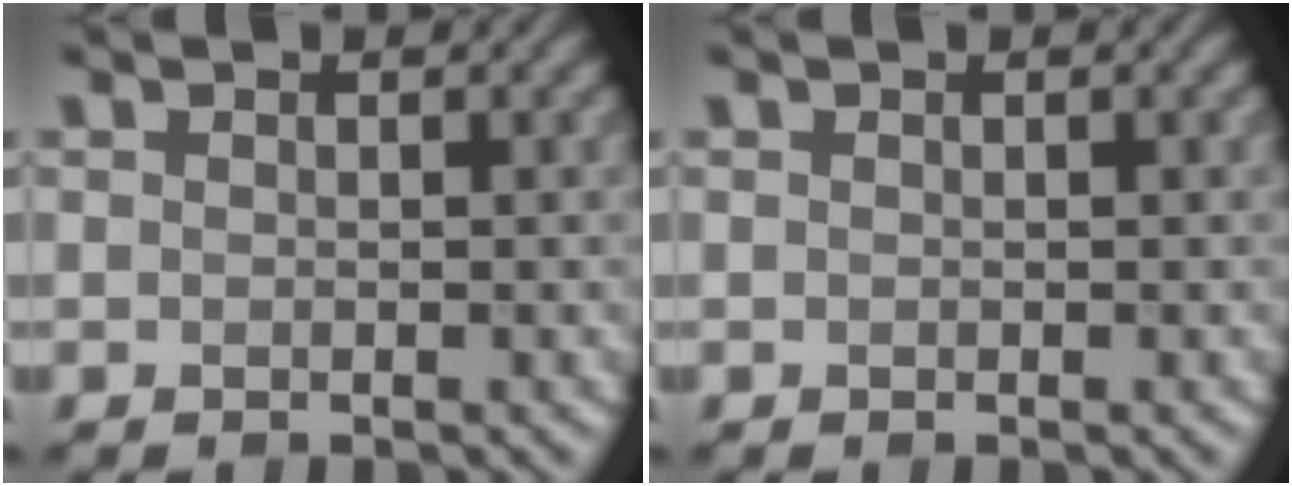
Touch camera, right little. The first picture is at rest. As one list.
[{"total": 0.0}]